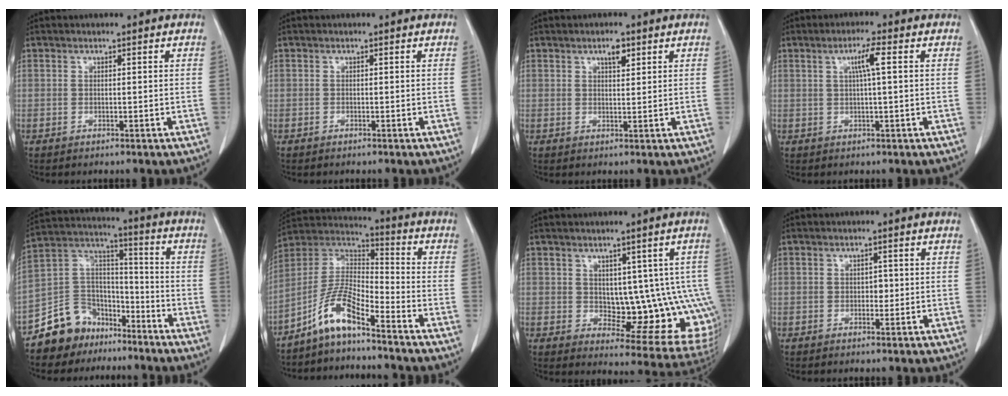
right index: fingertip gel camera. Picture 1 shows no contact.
{"total": 0.0}
{"total": 2.4, "force": [1.4, 0.8, 1.7], "torque": [-0.030, 0.000, 0.023]}
{"total": 3.6, "force": [0.9, -0.2, 3.5], "torque": [-0.064, 0.005, 0.017]}
{"total": 11.6, "force": [-8.5, 7.7, 1.9], "torque": [-0.045, 0.067, -0.153]}
{"total": 9.3, "force": [-6.7, 1.6, 6.1], "torque": [-0.137, 0.018, -0.133]}
{"total": 12.9, "force": [0.5, 6.1, 11.4], "torque": [-0.118, 0.005, 0.024]}
{"total": 1.2, "force": [-0.1, 0.8, 0.8], "torque": [-0.008, 0.003, 0.000]}